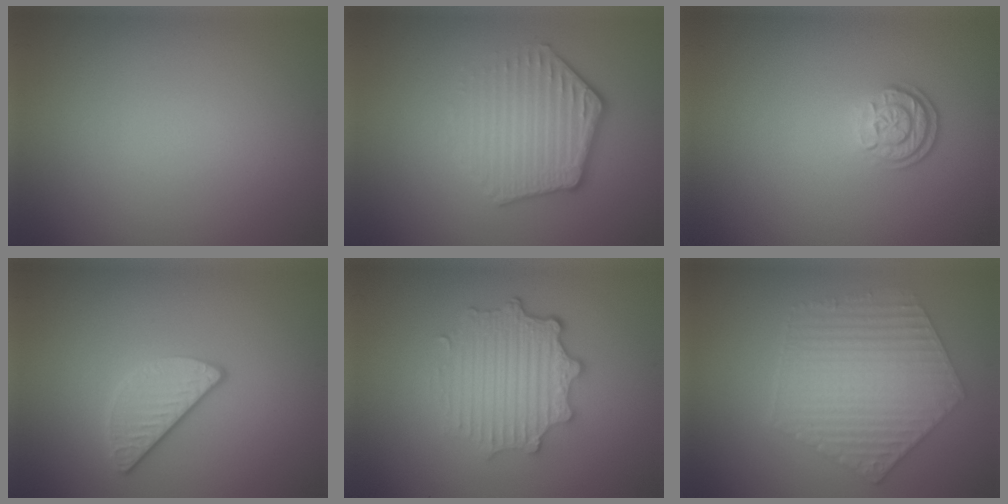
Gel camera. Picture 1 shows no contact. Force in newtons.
{"total": 4.2, "press": 3.2, "slide": 2.7}
{"total": 2.3, "press": 2.0, "slide": 1.3}
{"total": 2.5, "press": 2.4, "slide": 0.8}
{"total": 4.9, "press": 3.7, "slide": 3.2}
{"total": 5.8, "press": 4.7, "slide": 3.4}